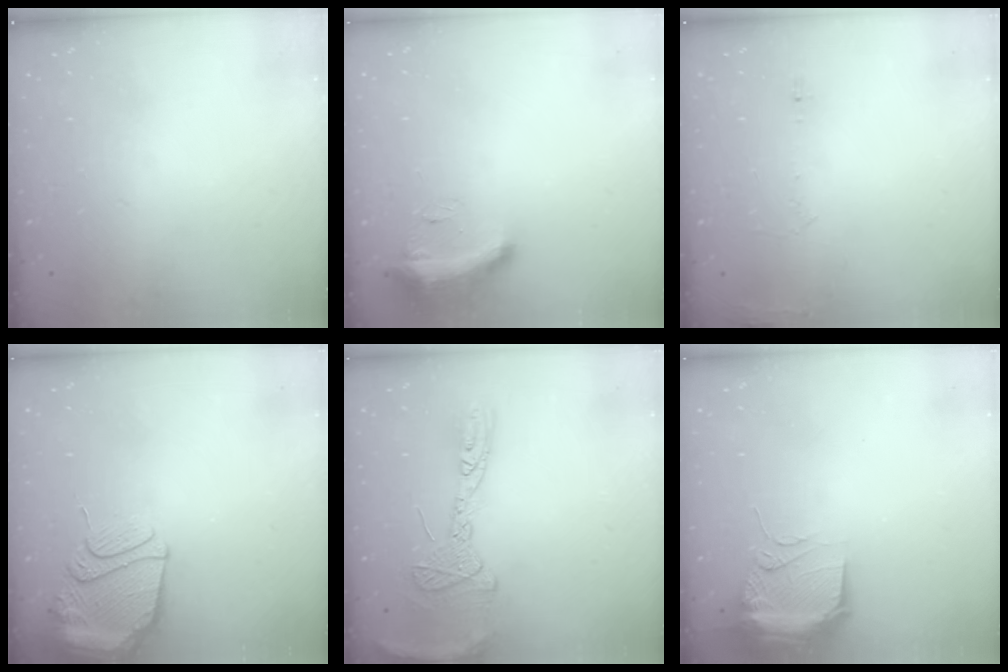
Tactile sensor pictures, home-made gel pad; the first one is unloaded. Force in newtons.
{"total": 8.8, "press": 8.7, "slide": 0.8}
{"total": 6.4, "press": 6.2, "slide": 1.5}
{"total": 13.3, "press": 13.2, "slide": 1.4}
{"total": 14.7, "press": 14.6, "slide": 1.4}
{"total": 14.7, "press": 10.7, "slide": 10.1}